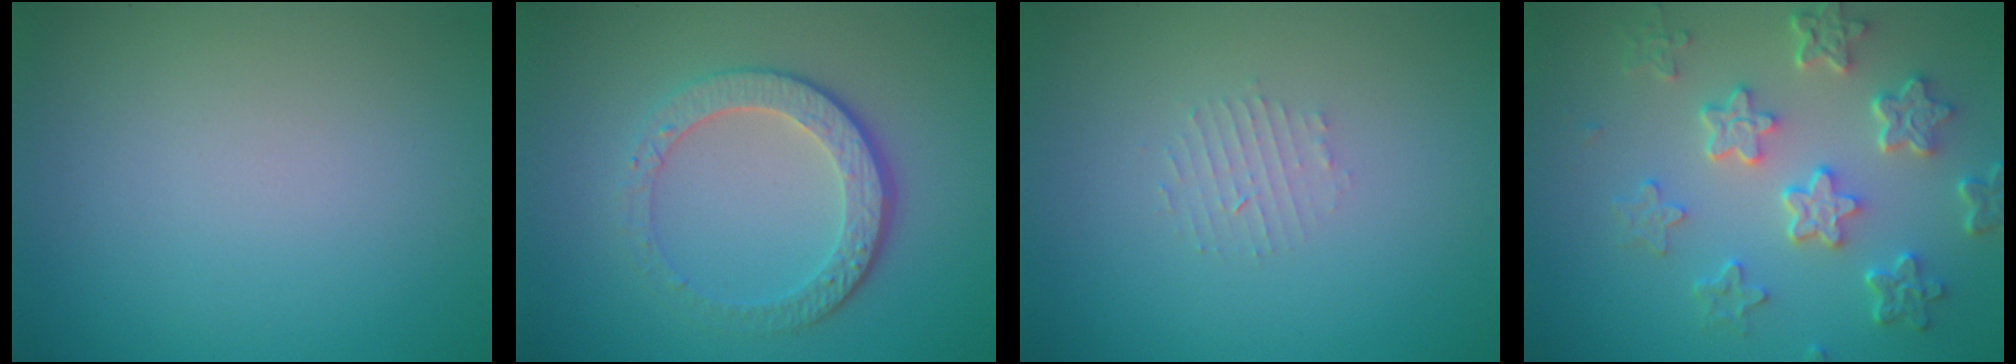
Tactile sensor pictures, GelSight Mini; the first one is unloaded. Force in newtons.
{"total": 4.6, "press": 3.3, "slide": 3.2}
{"total": 1.2, "press": 1.1, "slide": 0.2}
{"total": 5.9, "press": 4.4, "slide": 3.8}